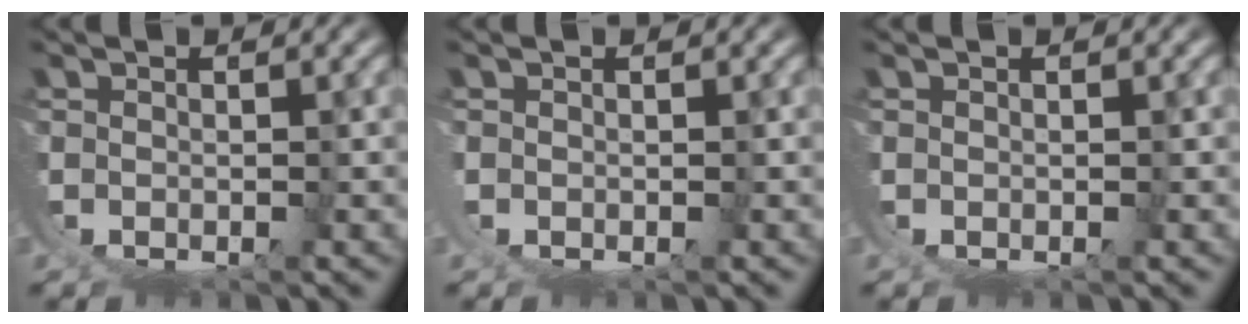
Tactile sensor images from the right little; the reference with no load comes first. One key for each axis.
{"total": 0.5, "fx": 0.2, "fy": -0.3, "fz": 0.4, "tx": -0.010, "ty": -0.003, "tz": 0.005}
{"total": 0.0}